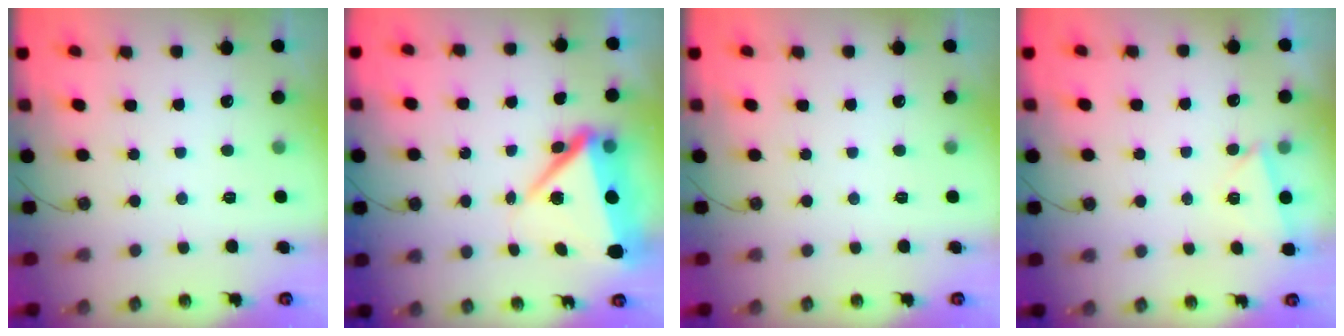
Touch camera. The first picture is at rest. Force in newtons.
{"total": 10.4, "press": 9.6, "slide": 4.1}
{"total": 0.0}
{"total": 3.3, "press": 2.5, "slide": 2.2}